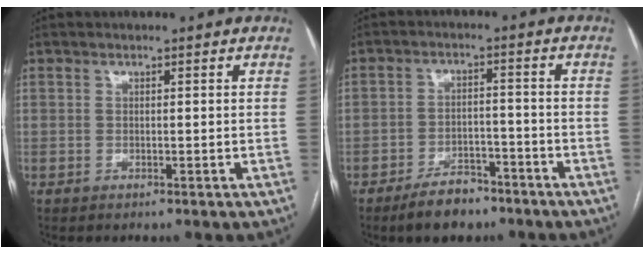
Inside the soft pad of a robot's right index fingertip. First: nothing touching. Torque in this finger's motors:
{"motor_torque": [-0.06, -0.04, -0.14, -0.06]}